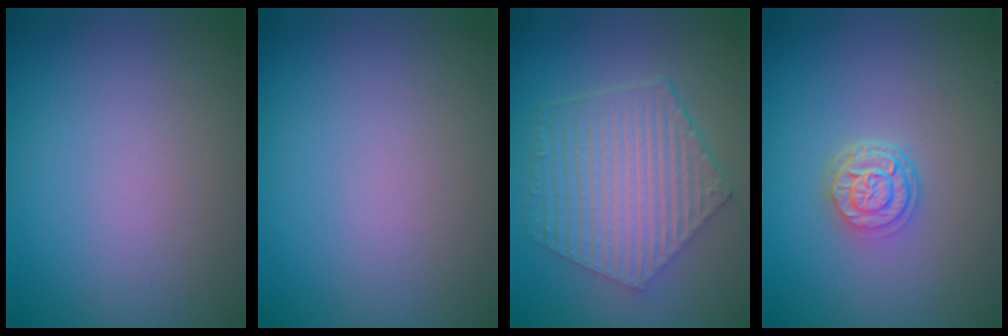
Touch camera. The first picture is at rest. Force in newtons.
{"total": 0.0}
{"total": 6.9, "press": 5.0, "slide": 4.7}
{"total": 3.1, "press": 2.4, "slide": 2.0}